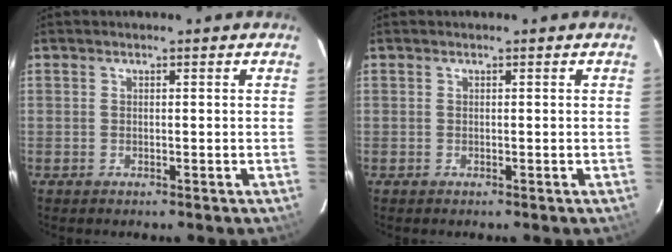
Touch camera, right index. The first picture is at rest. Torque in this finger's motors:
{"motor_torque": [0.03, 0.02, 0.00, 0.00]}